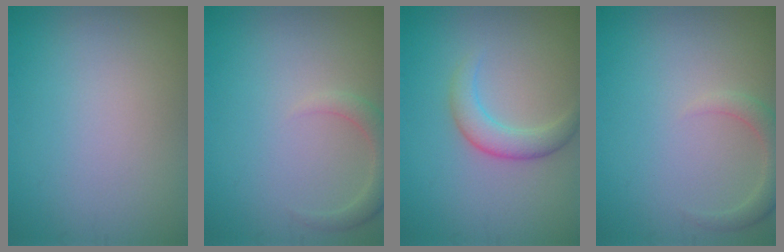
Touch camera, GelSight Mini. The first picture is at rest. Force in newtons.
{"total": 2.2, "press": 2.2, "slide": 0.3}
{"total": 3.0, "press": 3.0, "slide": 0.1}
{"total": 2.2, "press": 2.2, "slide": 0.3}